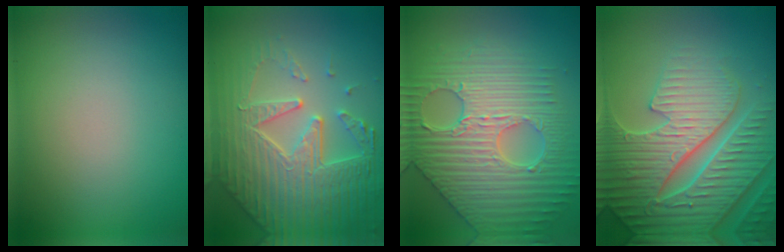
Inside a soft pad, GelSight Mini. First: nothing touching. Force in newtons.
{"total": 7.7, "press": 6.0, "slide": 4.8}
{"total": 7.3, "press": 6.1, "slide": 4.0}
{"total": 7.4, "press": 7.2, "slide": 1.7}